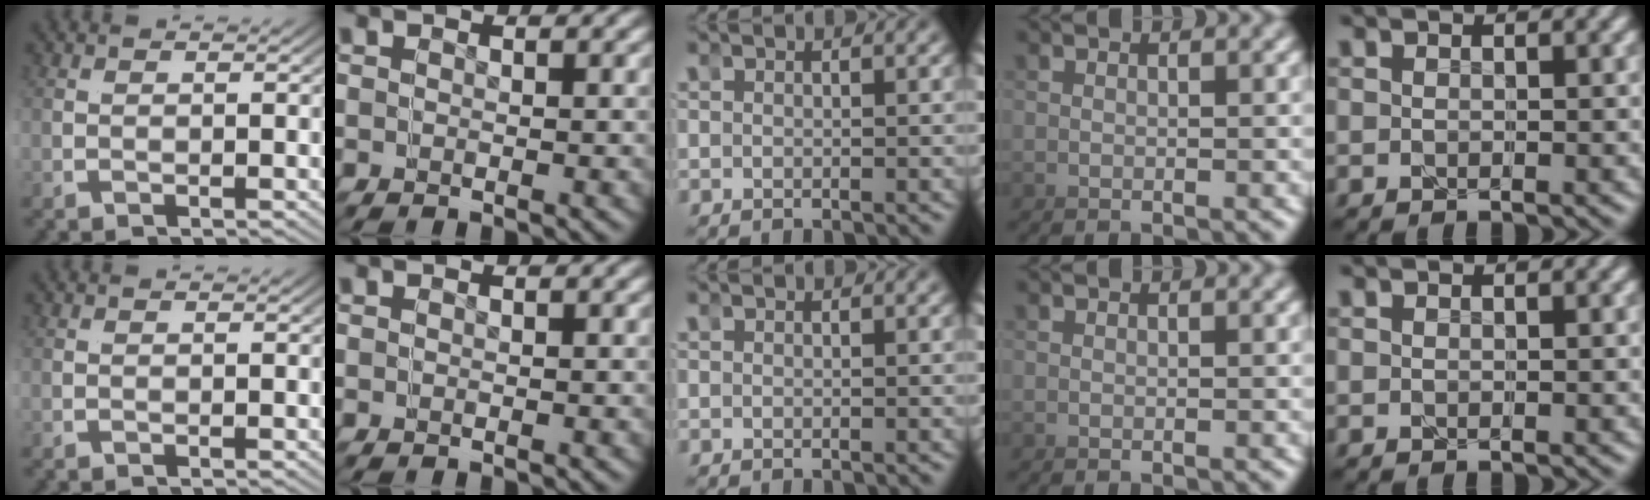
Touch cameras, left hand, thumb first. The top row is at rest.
{}